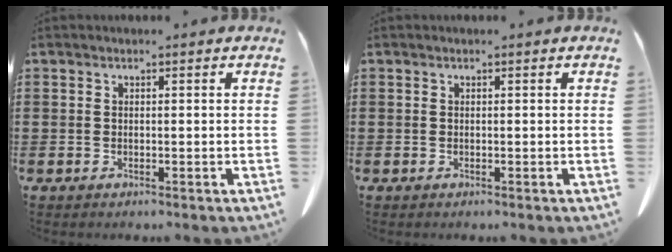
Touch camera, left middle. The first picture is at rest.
{"total": 0.0}